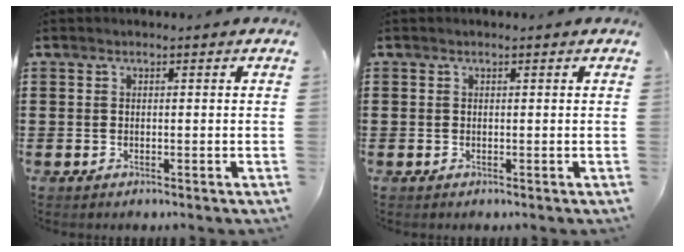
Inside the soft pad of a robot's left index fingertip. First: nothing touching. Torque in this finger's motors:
{"motor_torque": [2.14, 0.00, -0.41, -0.11]}